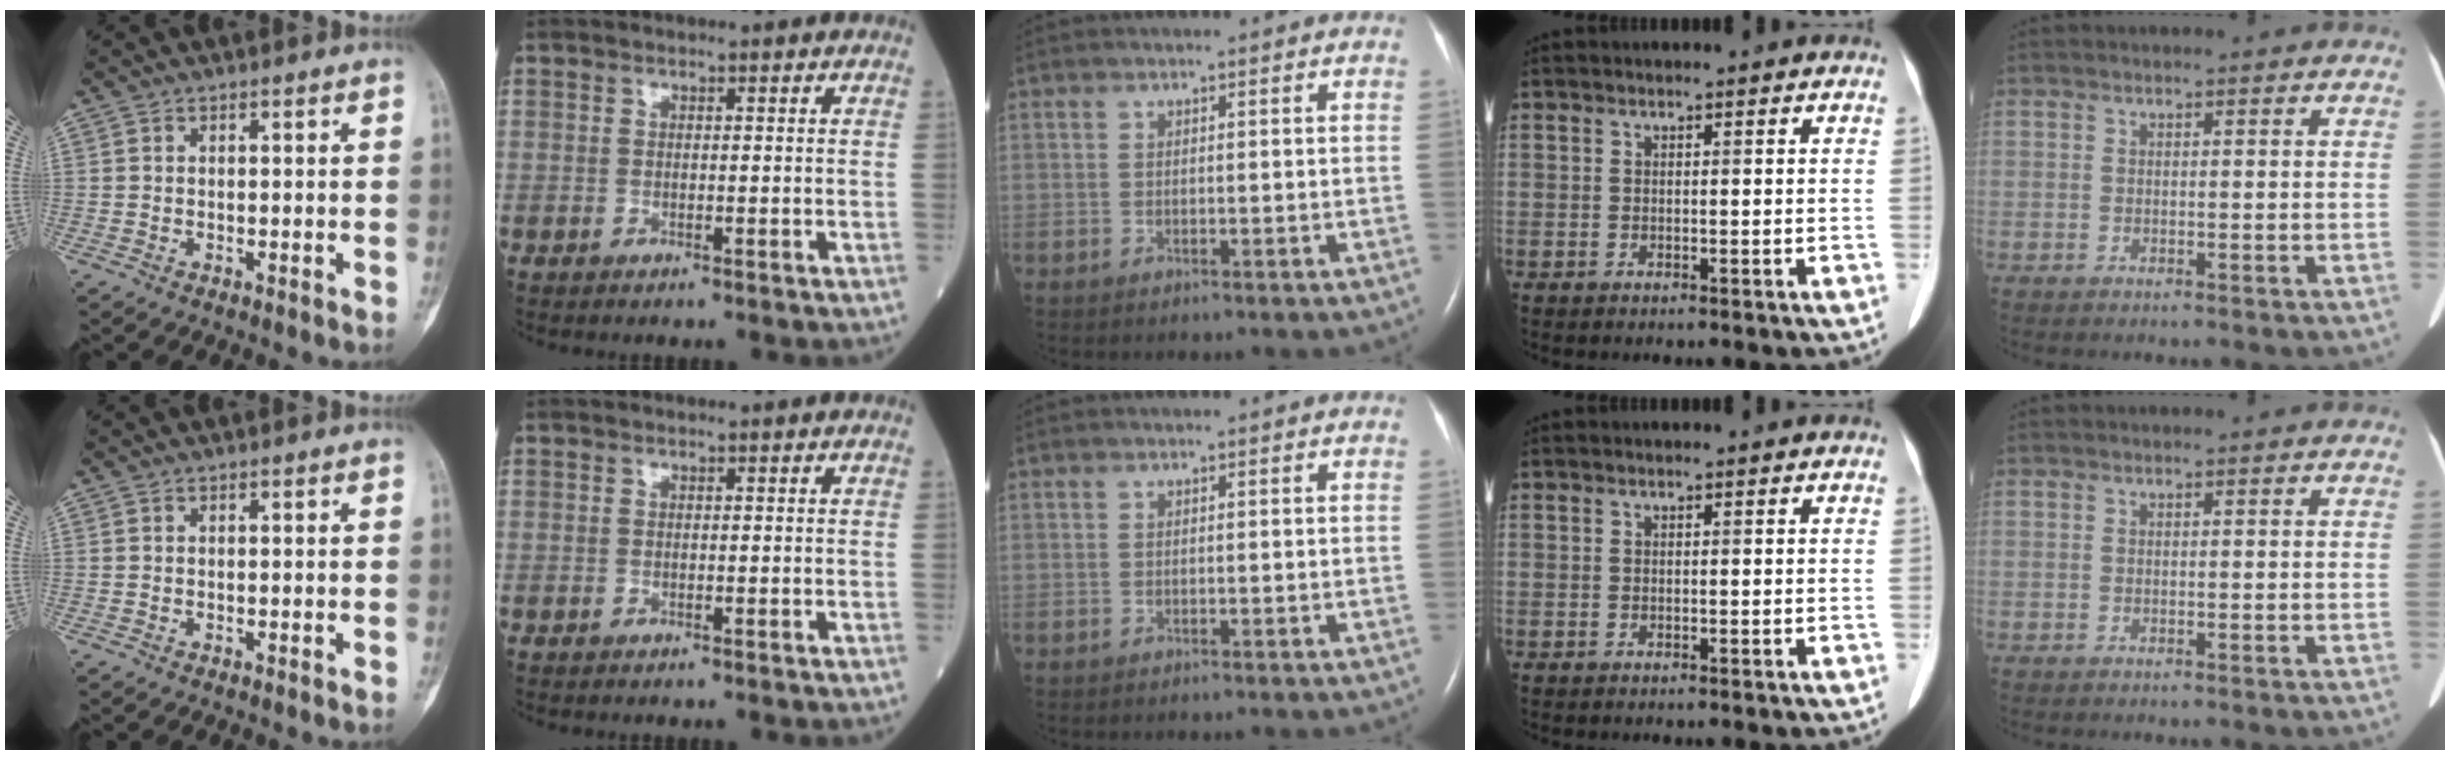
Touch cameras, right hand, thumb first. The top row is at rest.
{}